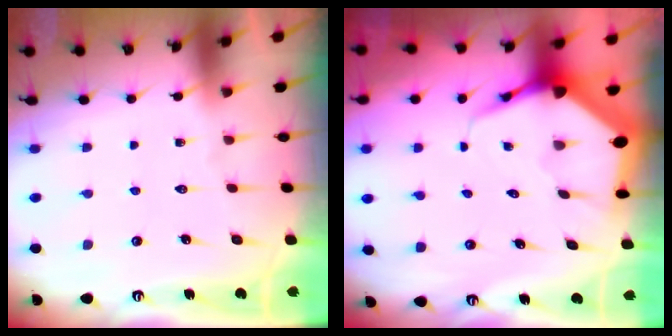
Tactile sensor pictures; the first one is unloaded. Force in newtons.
{"total": 5.9, "press": 5.9, "slide": 0.6}